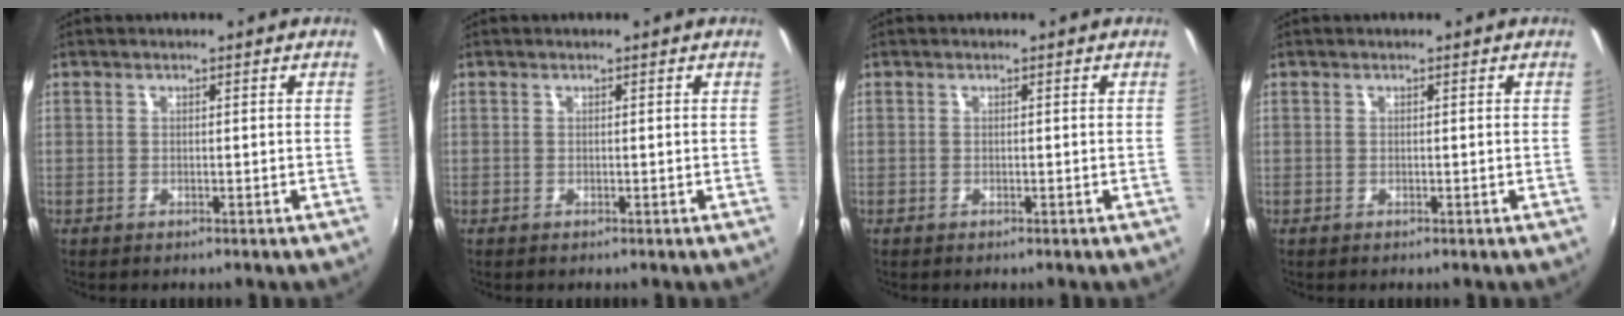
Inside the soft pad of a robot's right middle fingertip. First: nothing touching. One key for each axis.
{"total": 0.0}
{"total": 0.0}
{"total": 0.0}